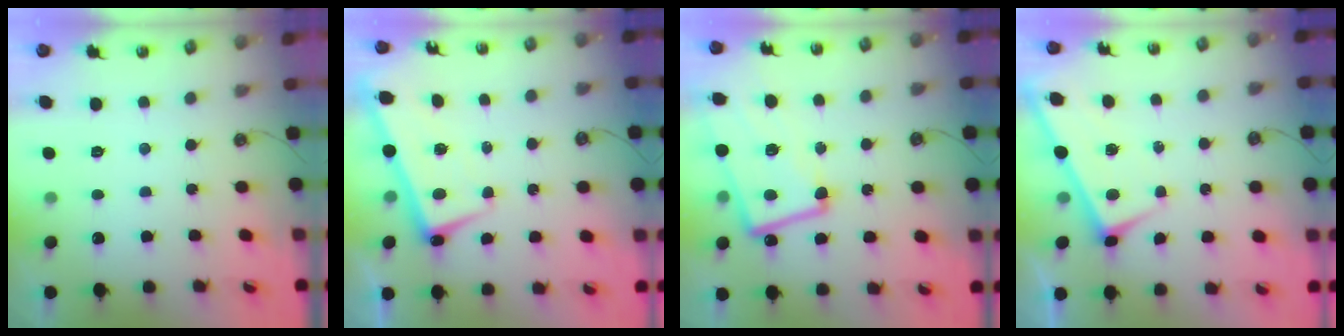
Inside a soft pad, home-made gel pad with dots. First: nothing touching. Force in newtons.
{"total": 2.7, "press": 2.7, "slide": 0.4}
{"total": 7.4, "press": 7.2, "slide": 1.8}
{"total": 1.9, "press": 1.9, "slide": 0.2}